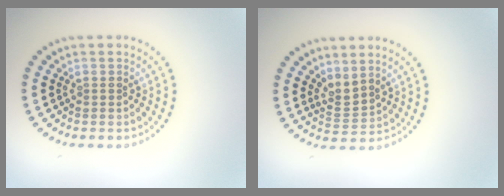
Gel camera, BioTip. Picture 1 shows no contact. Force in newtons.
{"total": 2.1, "press": 1.5, "slide": 1.5}